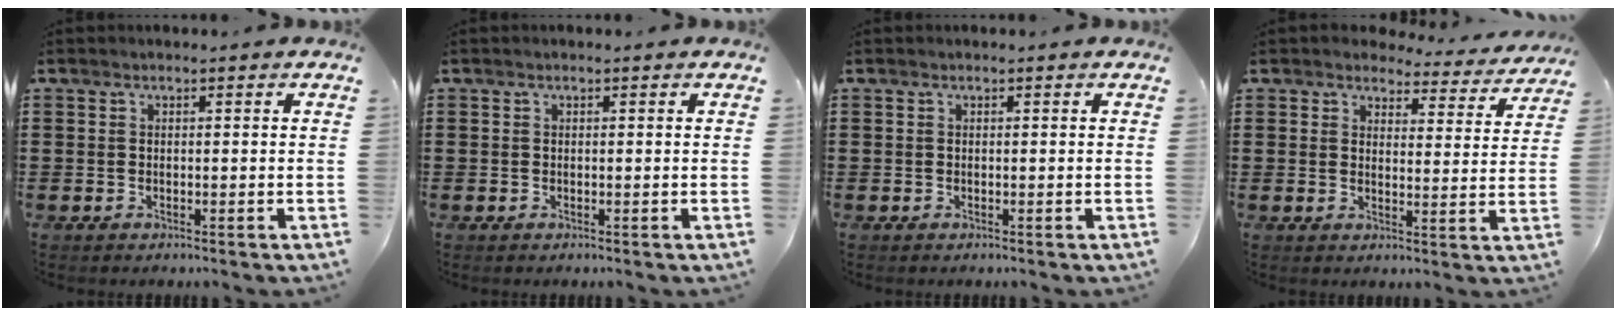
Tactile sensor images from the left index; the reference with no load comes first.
{"total": 0.0}
{"total": 0.0}
{"total": 3.9, "force": [3.7, 0.9, 0.9], "torque": [-0.029, -0.019, 0.062]}